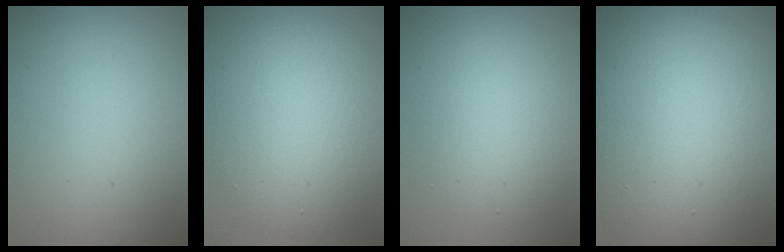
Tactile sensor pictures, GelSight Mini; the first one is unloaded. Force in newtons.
{"total": 8.3, "press": 8.3, "slide": 0.6}
{"total": 4.8, "press": 4.7, "slide": 0.5}
{"total": 18.1, "press": 18.0, "slide": 1.0}